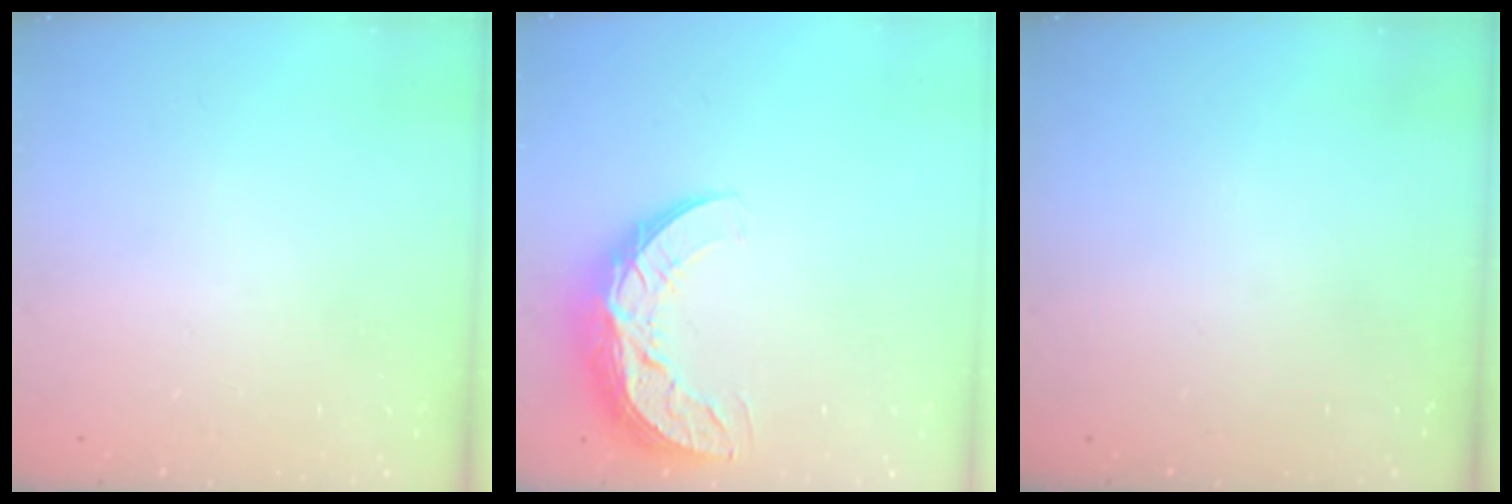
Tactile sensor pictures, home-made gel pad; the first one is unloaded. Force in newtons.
{"total": 12.6, "press": 12.6, "slide": 0.8}
{"total": 0.0}